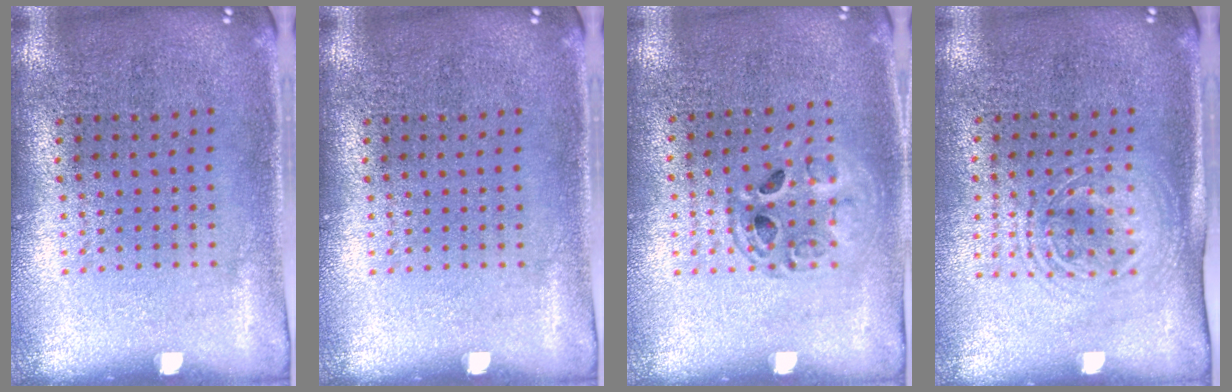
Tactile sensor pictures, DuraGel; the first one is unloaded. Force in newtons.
{"total": 0.0}
{"total": 1.3, "press": 1.3, "slide": 0.4}
{"total": 1.5, "press": 1.3, "slide": 0.7}